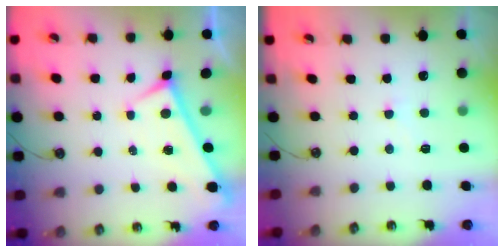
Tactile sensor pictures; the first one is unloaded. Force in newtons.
{"total": 2.7, "press": 2.6, "slide": 0.4}